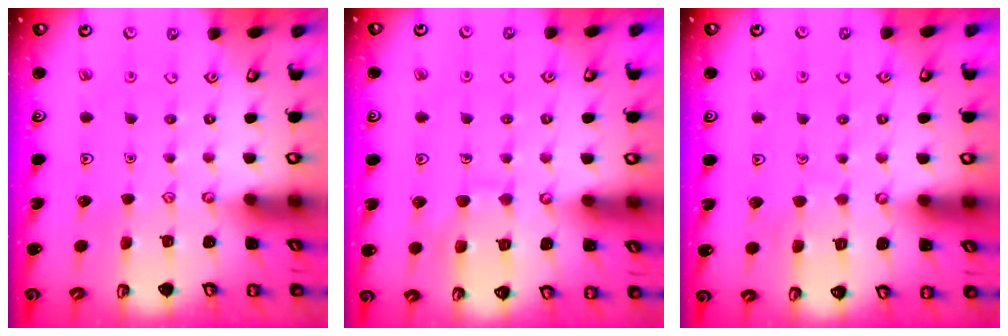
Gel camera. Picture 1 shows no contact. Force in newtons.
{"total": 7.8, "press": 7.7, "slide": 0.6}
{"total": 4.7, "press": 4.7, "slide": 0.4}